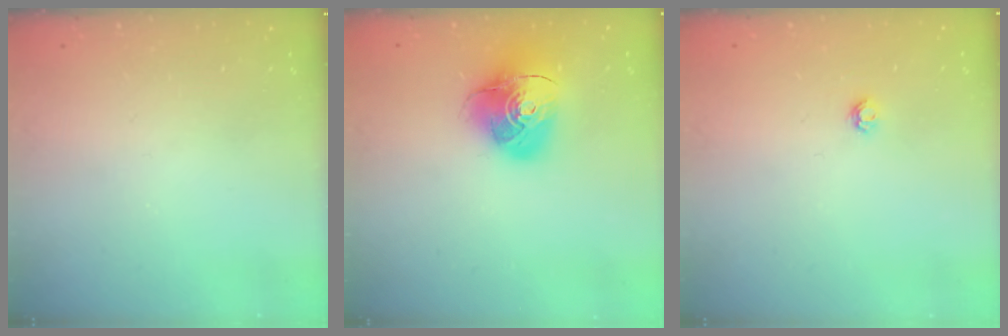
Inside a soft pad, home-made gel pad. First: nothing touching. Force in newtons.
{"total": 13.7, "press": 13.6, "slide": 1.6}
{"total": 3.8, "press": 3.8, "slide": 0.6}